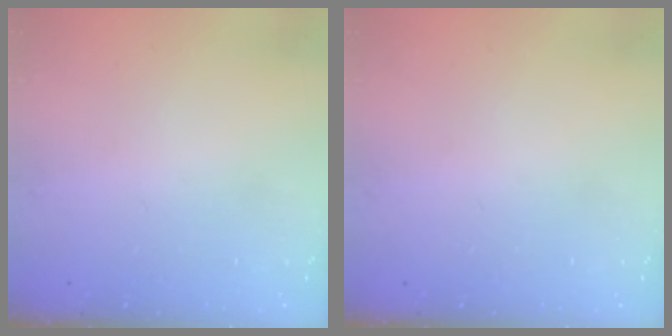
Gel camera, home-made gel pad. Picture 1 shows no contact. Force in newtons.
{"total": 0.0}